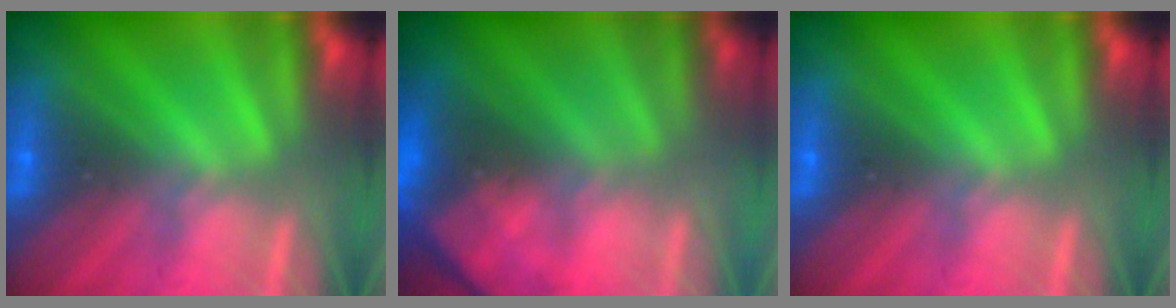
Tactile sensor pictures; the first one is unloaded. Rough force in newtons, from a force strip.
{"total": 7.1}
{"total": 0.0}